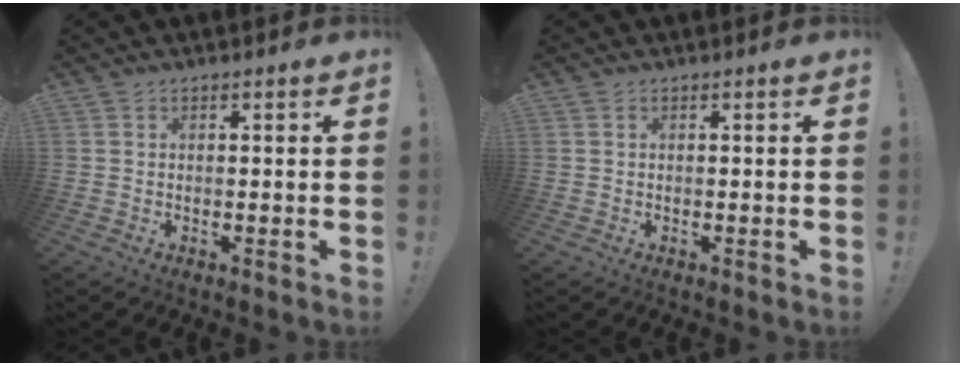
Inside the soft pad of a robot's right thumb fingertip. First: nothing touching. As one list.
[{"total": 0.0}]